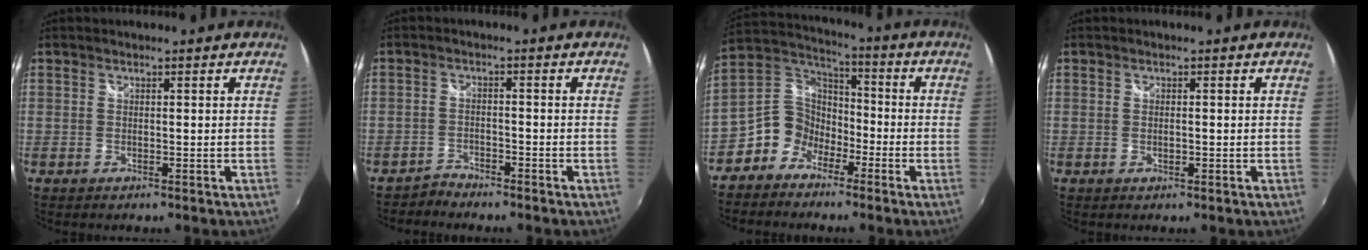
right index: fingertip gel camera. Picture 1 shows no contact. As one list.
[{"total": 2.6, "force": [-2.5, 0.8, 0.0], "torque": [-0.004, 0.002, -0.050]}, {"total": 8.8, "force": [-5.1, 6.8, 2.4], "torque": [-0.058, 0.035, -0.116]}, {"total": 0.6, "force": [-0.1, 0.4, 0.4], "torque": [-0.009, 0.000, -0.002]}]